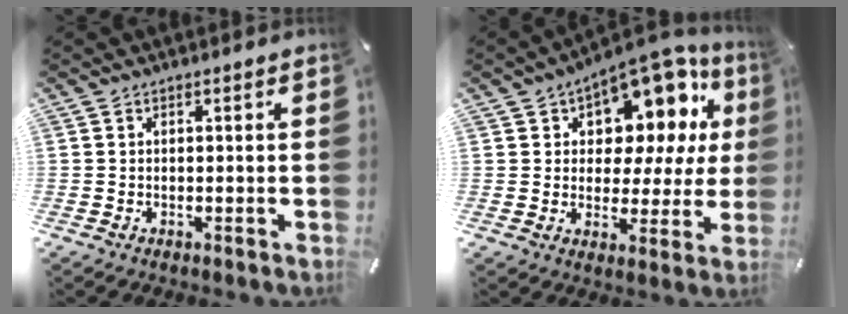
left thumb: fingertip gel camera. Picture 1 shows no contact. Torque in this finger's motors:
{"motor_torque": [2.15, 2.86, 0.21, -0.04, 0.13]}